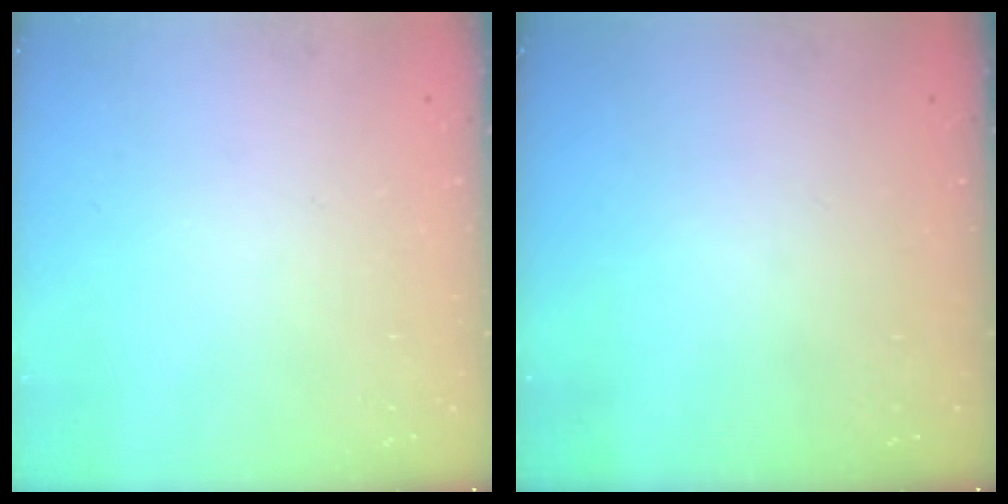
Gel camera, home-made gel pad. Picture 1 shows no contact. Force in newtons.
{"total": 0.0}